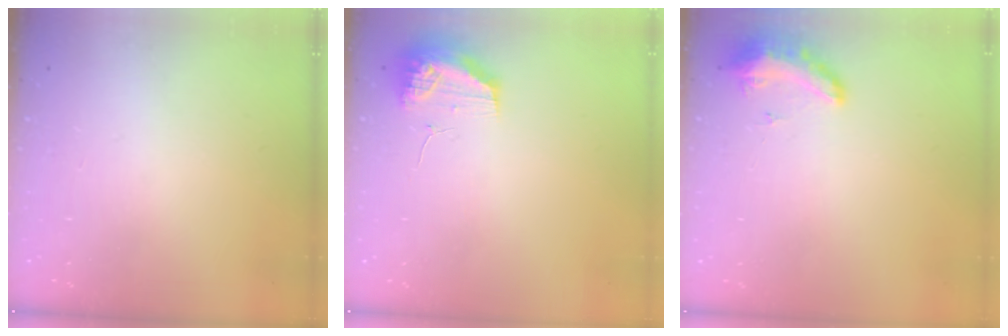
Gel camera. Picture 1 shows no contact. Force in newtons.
{"total": 9.7, "press": 9.7, "slide": 0.9}
{"total": 8.7, "press": 8.5, "slide": 1.6}